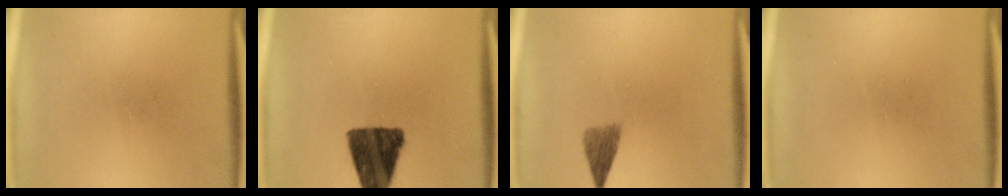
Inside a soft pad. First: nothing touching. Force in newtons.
{"total": 13.9}
{"total": 2.9}
{"total": 0.0}